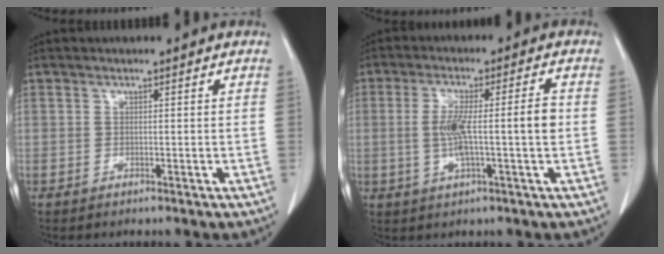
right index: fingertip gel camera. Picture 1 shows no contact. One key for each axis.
{"total": 8.3, "fx": -0.5, "fy": 0.4, "fz": 8.3, "tx": -0.155, "ty": 0.011, "tz": -0.009}